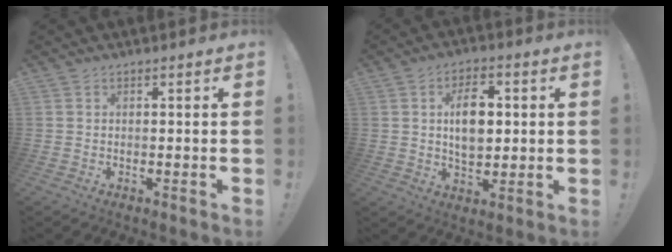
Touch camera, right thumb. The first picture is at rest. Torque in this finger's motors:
{"motor_torque": [-0.09, 0.49, 0.07, 0.12, 0.06]}